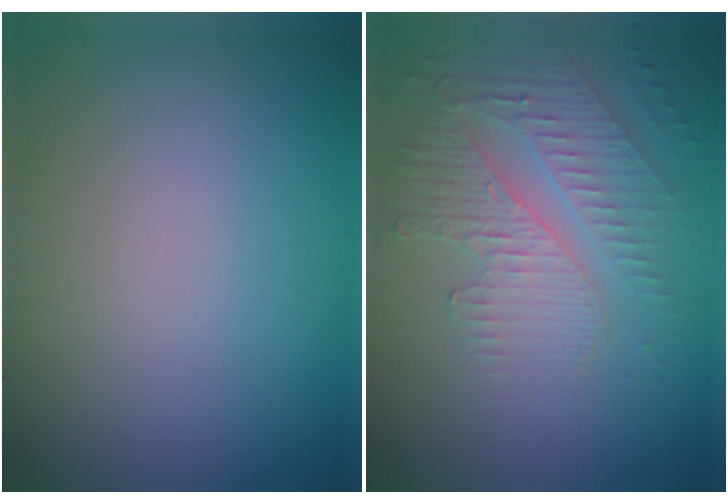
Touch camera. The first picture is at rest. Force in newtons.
{"total": 4.0, "press": 3.4, "slide": 2.0}